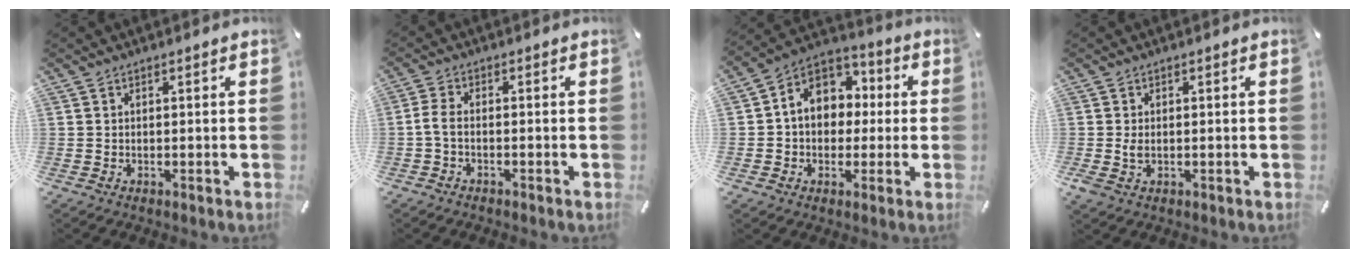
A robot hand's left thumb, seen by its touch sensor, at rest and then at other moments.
{"total": 2.8, "force": [-1.2, 0.9, 2.3], "torque": [-0.056, 0.001, -0.027]}
{"total": 10.6, "force": [0.8, 9.4, 4.8], "torque": [-0.102, 0.004, 0.014]}
{"total": 2.0, "force": [-0.2, 1.3, 1.5], "torque": [-0.037, -0.002, -0.005]}